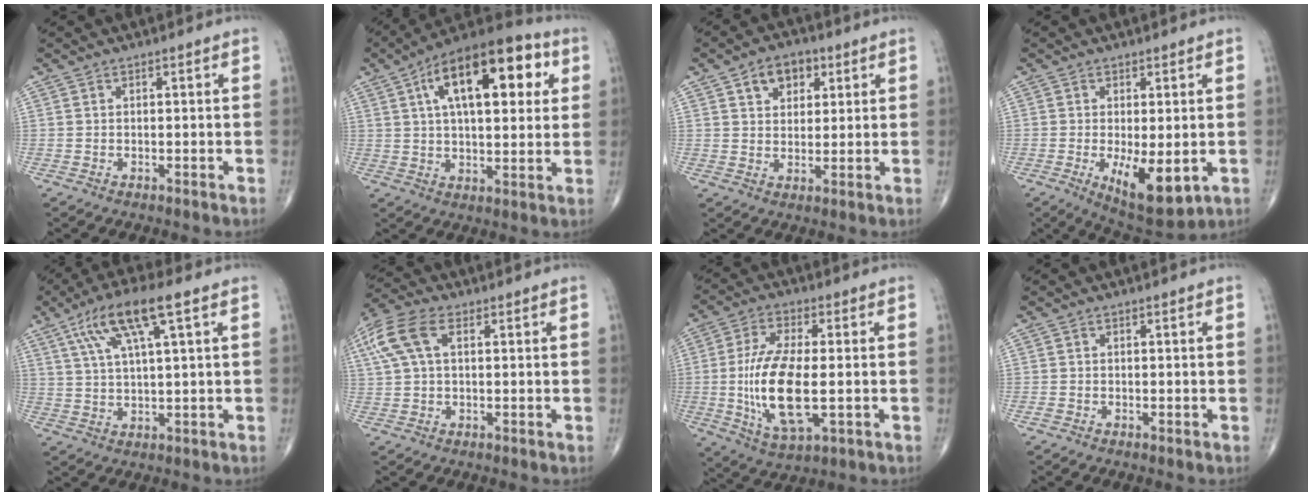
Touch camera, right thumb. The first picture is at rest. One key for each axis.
{"total": 21.2, "fx": 6.9, "fy": 9.7, "fz": 17.6, "tx": -0.252, "ty": 0.014, "tz": 0.101}
{"total": 7.7, "fx": 3.8, "fy": 4.6, "fz": 4.8, "tx": -0.055, "ty": -0.010, "tz": 0.061}
{"total": 10.0, "fx": -2.3, "fy": 3.9, "fz": 8.9, "tx": -0.130, "ty": -0.023, "tz": -0.024}
{"total": 11.2, "fx": 5.0, "fy": 2.1, "fz": 9.8, "tx": -0.201, "ty": 0.002, "tz": 0.094}
{"total": 9.5, "fx": 2.9, "fy": 5.2, "fz": 7.4, "tx": -0.181, "ty": 0.031, "tz": 0.057}
{"total": 15.0, "fx": -1.5, "fy": 5.8, "fz": 13.8, "tx": -0.278, "ty": -0.008, "tz": -0.023}
{"total": 0.6, "fx": -0.4, "fy": 0.4, "fz": 0.3, "tx": -0.008, "ty": -0.001, "tz": -0.009}